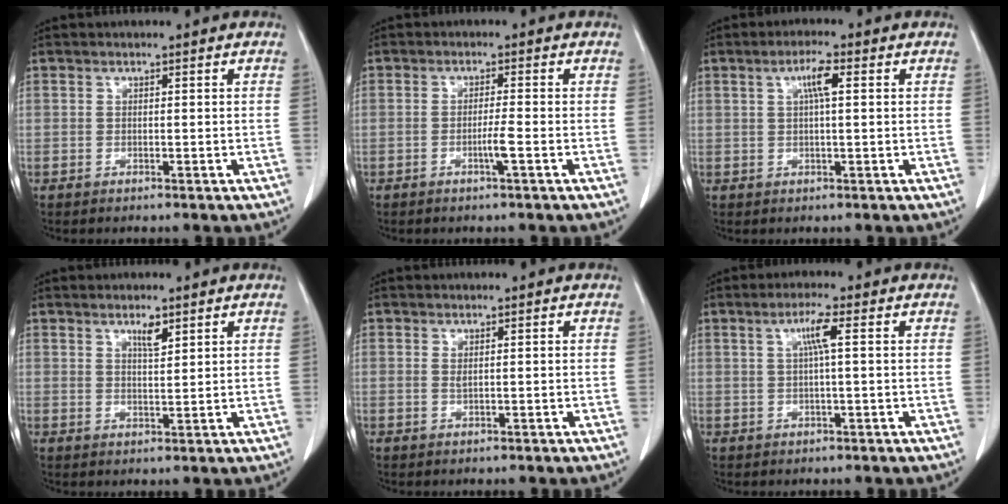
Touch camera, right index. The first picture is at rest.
{"total": 2.1, "force": [-0.8, -0.4, 2.0], "torque": [-0.037, -0.001, -0.013]}
{"total": 3.6, "force": [1.1, 0.4, 3.4], "torque": [-0.066, 0.007, 0.020]}
{"total": 2.6, "force": [1.7, 0.5, 1.8], "torque": [-0.035, -0.004, 0.031]}
{"total": 0.6, "force": [0.4, 0.1, 0.5], "torque": [-0.012, -0.001, 0.010]}
{"total": 3.5, "force": [0.9, -0.2, 3.4], "torque": [-0.068, 0.007, 0.018]}